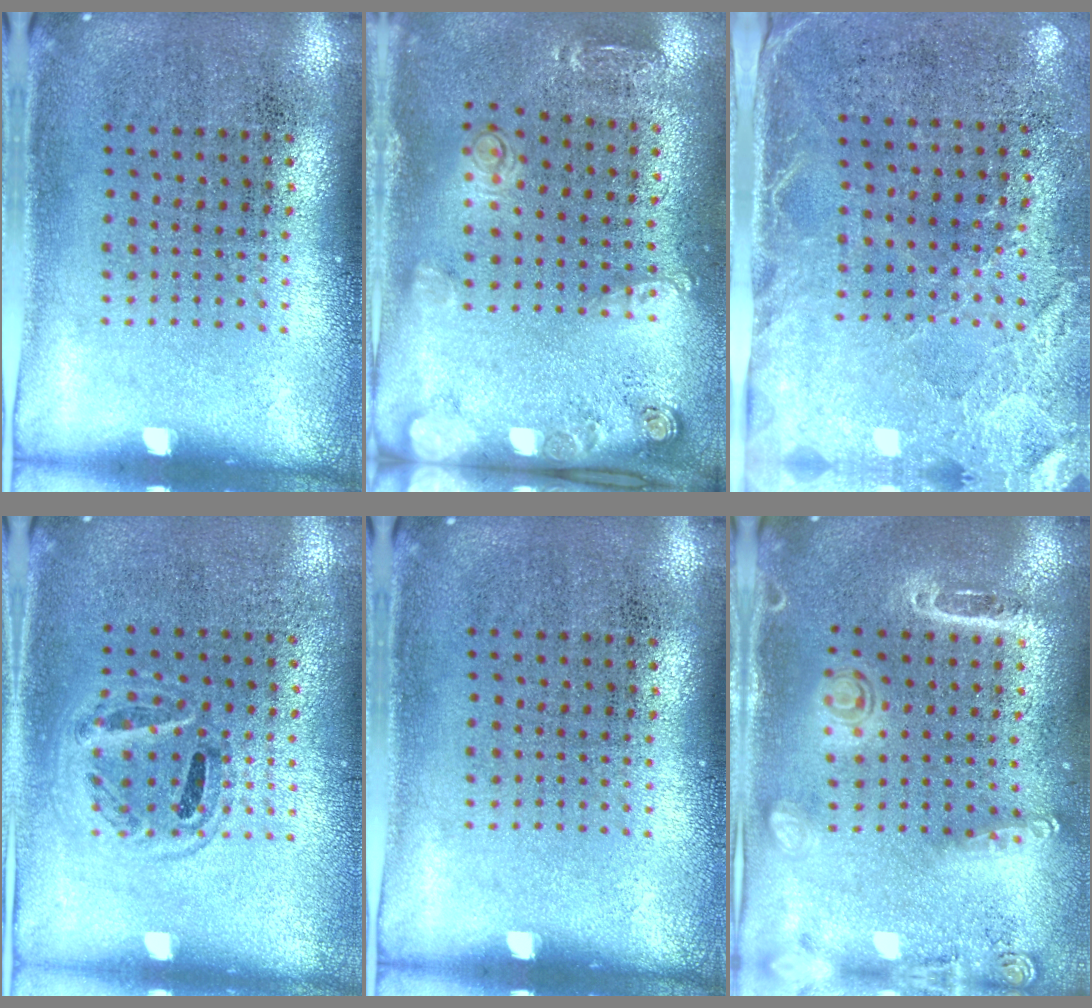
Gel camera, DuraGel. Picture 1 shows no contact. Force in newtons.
{"total": 1.7, "press": 1.4, "slide": 1.0}
{"total": 2.7, "press": 2.3, "slide": 1.3}
{"total": 1.0, "press": 0.9, "slide": 0.3}
{"total": 0.0}
{"total": 1.6, "press": 1.5, "slide": 0.6}